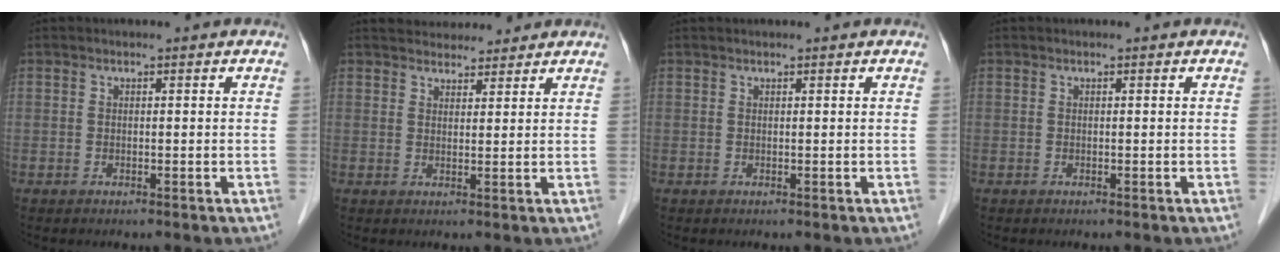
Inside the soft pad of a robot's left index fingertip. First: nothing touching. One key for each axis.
{"total": 5.8, "fx": 5.3, "fy": 1.7, "fz": 1.7, "tx": -0.017, "ty": 0.026, "tz": 0.076}
{"total": 0.5, "fx": 0.5, "fy": 0.0, "fz": 0.2, "tx": -0.008, "ty": 0.011, "tz": 0.012}
{"total": 0.0}